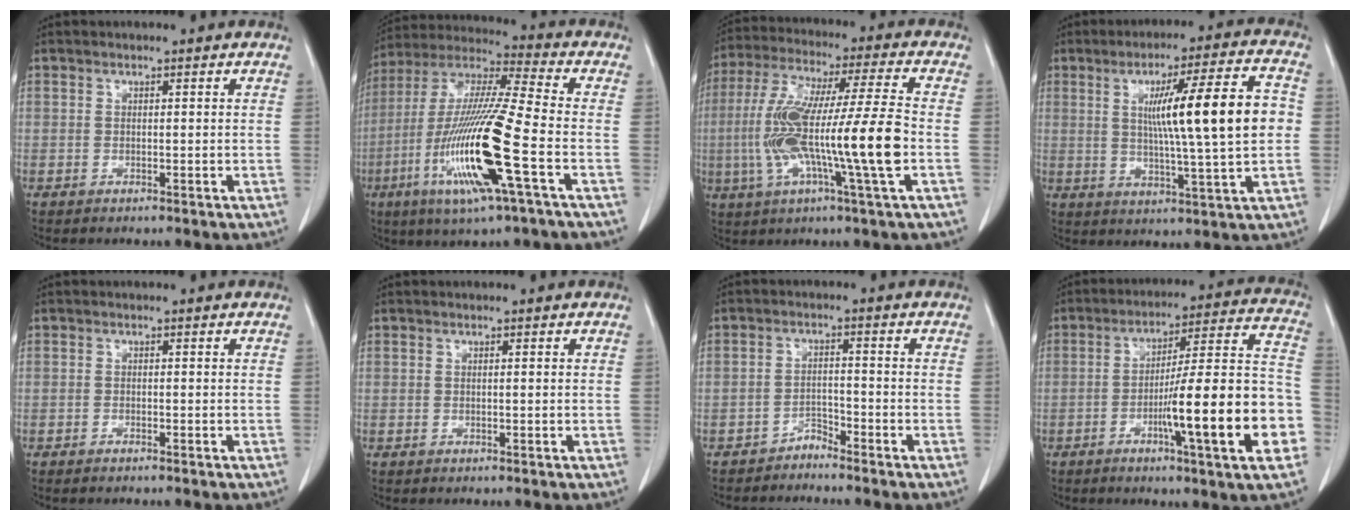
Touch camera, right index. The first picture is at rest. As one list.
[{"total": 19.2, "force": [-6.2, 0.5, 18.2], "torque": [-0.384, -0.025, -0.122]}, {"total": 18.0, "force": [-3.2, -0.2, 17.7], "torque": [-0.339, -0.002, -0.063]}, {"total": 15.0, "force": [1.4, 0.2, 14.9], "torque": [-0.231, 0.011, 0.024]}, {"total": 1.0, "force": [-0.9, 0.1, 0.4], "torque": [-0.011, -0.002, -0.013]}, {"total": 0.0}, {"total": 2.2, "force": [-2.2, 0.3, 0.1], "torque": [0.007, -0.002, -0.038]}, {"total": 19.3, "force": [-6.0, 0.6, 18.4], "torque": [-0.226, 0.013, -0.088]}]